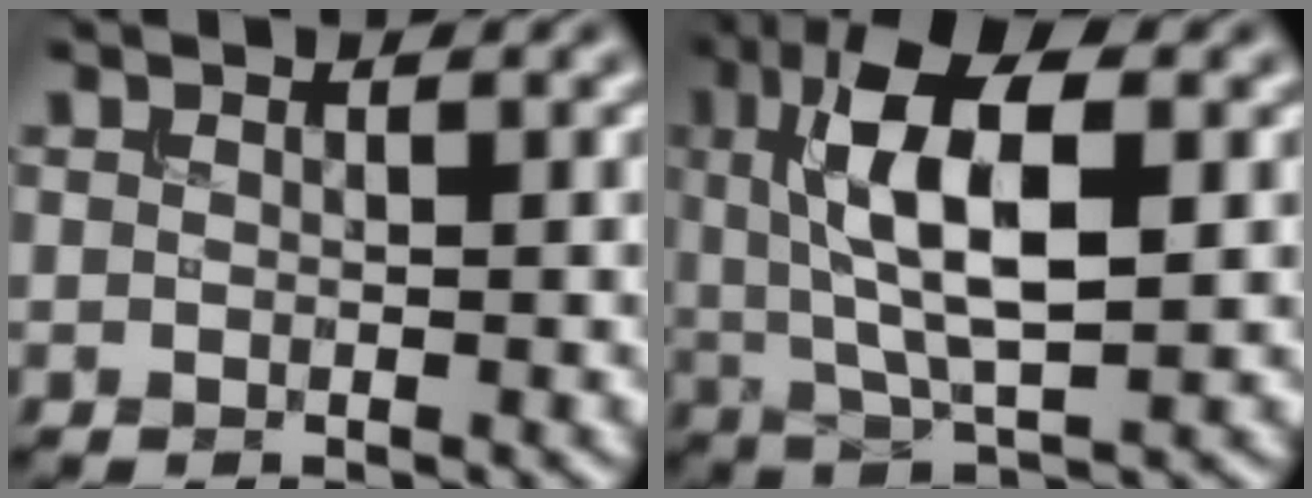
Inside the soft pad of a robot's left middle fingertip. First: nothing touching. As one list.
[{"total": 10.1, "force": [1.9, 3.6, 9.2], "torque": [-0.168, 0.011, 0.028]}]